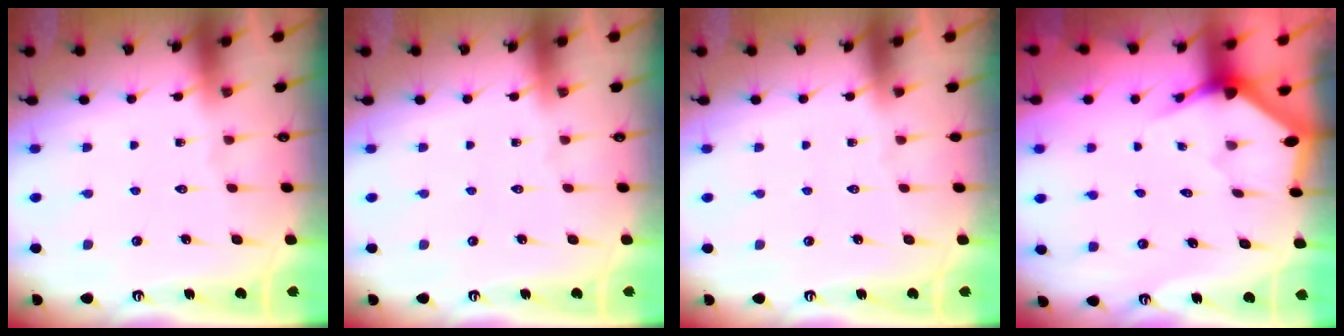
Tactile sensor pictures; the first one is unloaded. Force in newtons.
{"total": 0.0}
{"total": 0.0}
{"total": 2.9, "press": 2.9, "slide": 0.1}